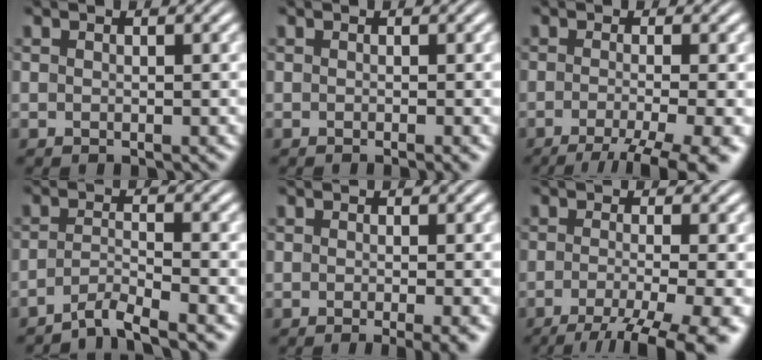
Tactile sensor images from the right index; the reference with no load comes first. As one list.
[{"total": 1.0, "force": [-0.7, -0.1, 0.7], "torque": [-0.005, 0.003, -0.012]}, {"total": 7.3, "force": [-5.0, 2.2, 4.9], "torque": [-0.067, -0.028, -0.063]}, {"total": 4.0, "force": [-3.6, 0.6, 1.8], "torque": [-0.035, -0.014, -0.055]}, {"total": 3.0, "force": [-2.0, 0.4, 2.1], "torque": [-0.023, -0.004, -0.030]}, {"total": 7.6, "force": [-4.5, 2.5, 5.6], "torque": [-0.086, -0.036, -0.053]}]